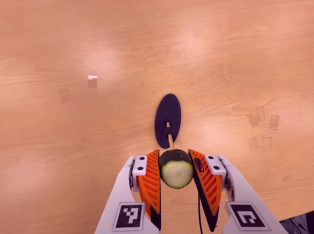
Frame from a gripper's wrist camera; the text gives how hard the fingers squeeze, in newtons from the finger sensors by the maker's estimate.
{"total": 10.0, "left": 8.9, "right": 11.0}